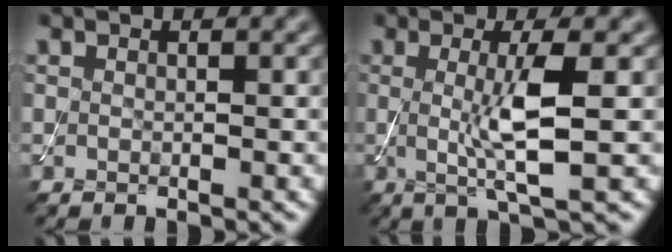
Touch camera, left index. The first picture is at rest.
{"total": 4.7, "force": [0.1, 0.8, 4.6], "torque": [-0.086, -0.007, 0.002]}